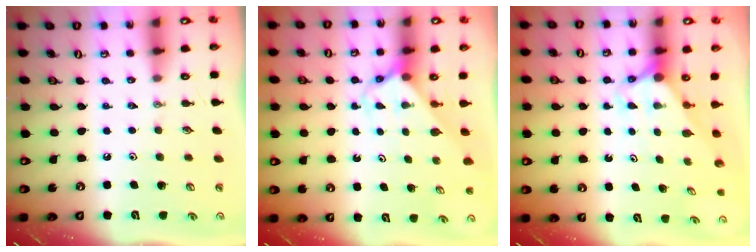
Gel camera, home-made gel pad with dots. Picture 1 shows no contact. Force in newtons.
{"total": 2.6, "press": 2.6, "slide": 0.1}
{"total": 2.8, "press": 2.8, "slide": 0.1}